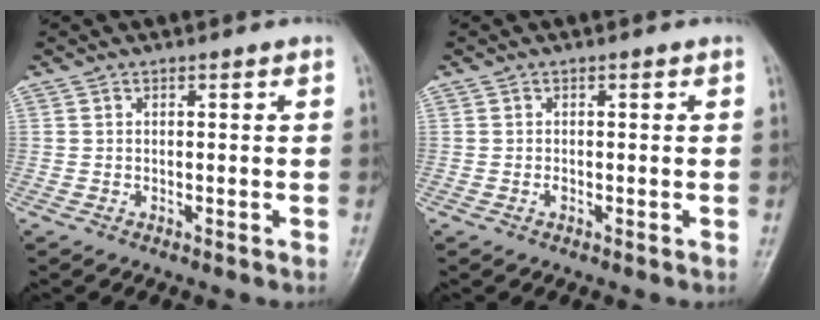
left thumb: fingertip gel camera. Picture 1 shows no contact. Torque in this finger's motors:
{"motor_torque": [-0.33, 0.23, 0.24, 0.08, 0.00]}